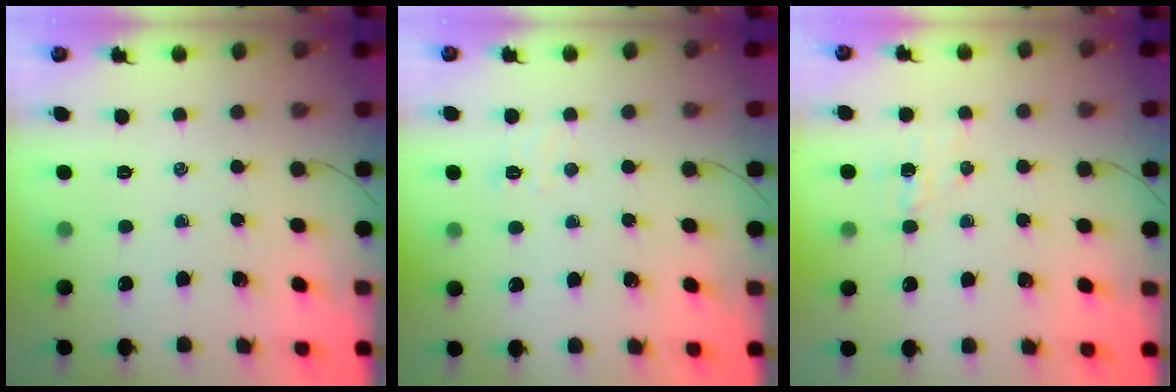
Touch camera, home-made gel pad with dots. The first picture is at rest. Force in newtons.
{"total": 4.2, "press": 4.1, "slide": 0.9}
{"total": 3.5, "press": 3.3, "slide": 1.1}